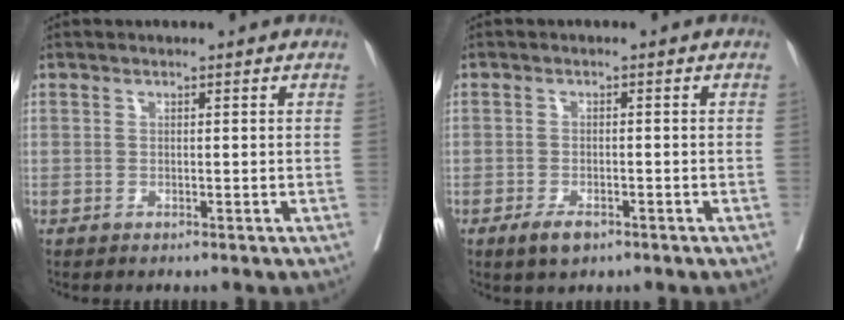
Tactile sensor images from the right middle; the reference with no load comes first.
{"total": 3.0, "force": [-1.9, 1.2, 2.0], "torque": [-0.037, -0.002, -0.028]}